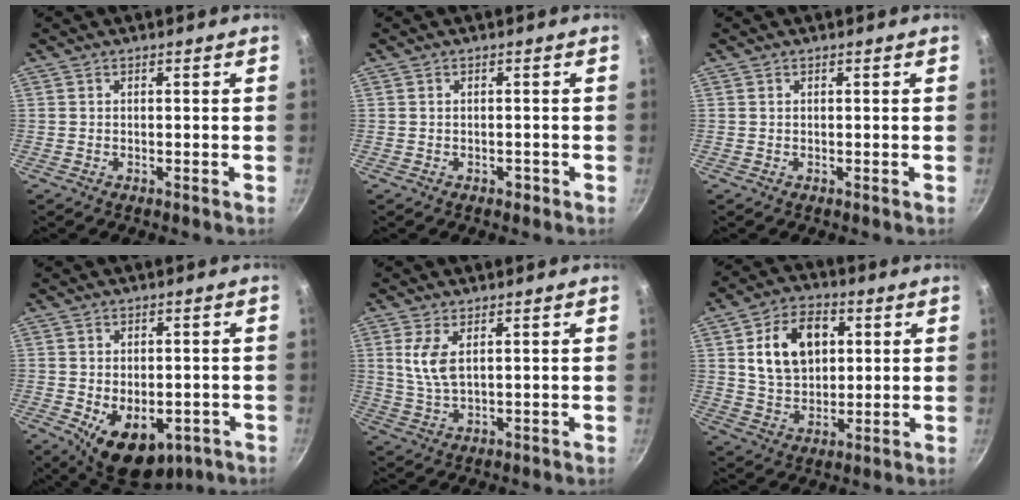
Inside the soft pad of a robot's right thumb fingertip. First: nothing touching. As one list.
[{"total": 1.1, "force": [-0.7, 0.8, 0.5], "torque": [-0.001, 0.009, -0.005]}, {"total": 0.0}, {"total": 12.1, "force": [-4.0, 7.5, 8.5], "torque": [-0.092, -0.004, -0.037]}, {"total": 5.8, "force": [1.9, 2.6, 4.8], "torque": [-0.097, -0.012, 0.041]}, {"total": 13.6, "force": [3.4, 9.5, 9.1], "torque": [-0.126, -0.002, 0.058]}]